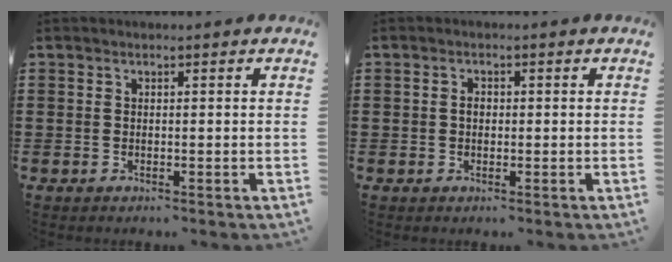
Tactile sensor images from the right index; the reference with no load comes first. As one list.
[{"total": 1.4, "force": [0.1, 0.8, 1.1], "torque": [-0.024, 0.003, 0.001]}]